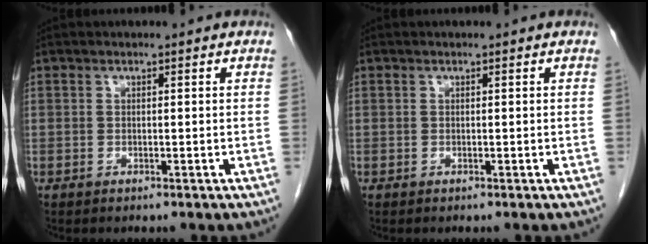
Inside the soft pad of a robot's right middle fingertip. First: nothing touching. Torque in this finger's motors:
{"motor_torque": [0.00, 0.00, 0.00, -0.01]}